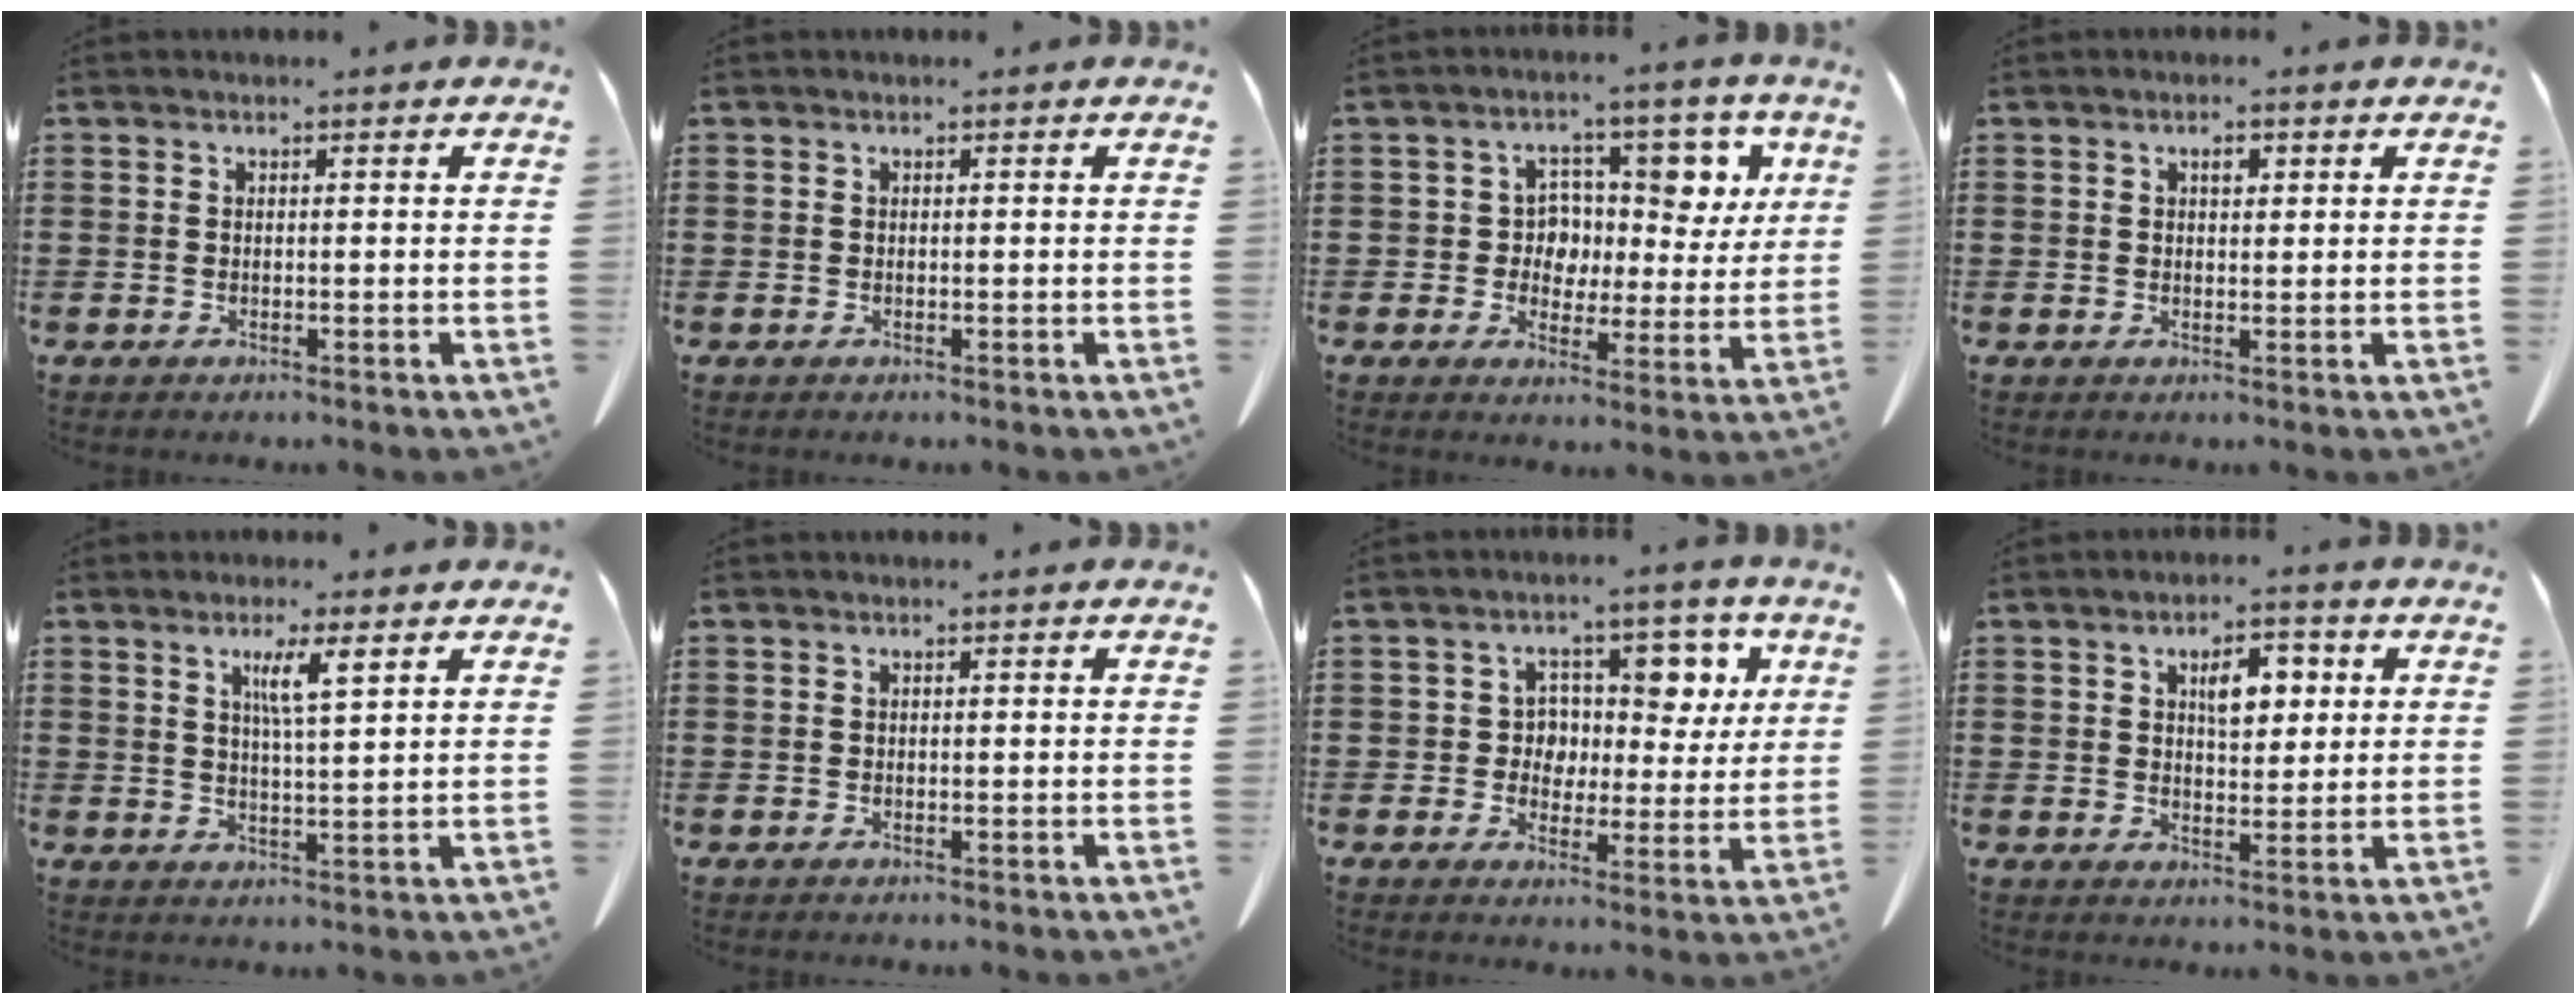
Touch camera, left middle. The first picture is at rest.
{"total": 0.0}
{"total": 7.4, "force": [3.0, 5.6, 3.8], "torque": [-0.086, -0.004, 0.050]}
{"total": 1.4, "force": [0.6, 0.7, 1.1], "torque": [-0.015, 0.003, 0.008]}
{"total": 4.4, "force": [2.5, -0.1, 3.6], "torque": [-0.068, -0.004, 0.039]}
{"total": 0.0}
{"total": 7.2, "force": [3.4, 5.3, 3.5], "torque": [-0.081, -0.004, 0.057]}
{"total": 5.0, "force": [2.0, 2.6, 3.7], "torque": [-0.056, 0.002, 0.027]}